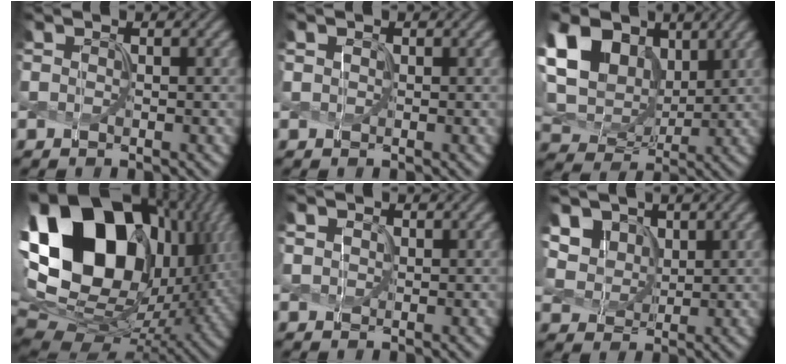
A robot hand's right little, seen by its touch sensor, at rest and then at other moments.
{"total": 0.6, "force": [0.2, 0.5, 0.2], "torque": [-0.004, -0.001, 0.004]}
{"total": 13.6, "force": [5.2, 9.9, 7.7], "torque": [-0.184, 0.035, 0.090]}
{"total": 21.7, "force": [6.7, 14.9, 14.3], "torque": [-0.314, 0.026, 0.133]}
{"total": 1.2, "force": [0.6, 1.0, 0.5], "torque": [-0.012, 0.003, 0.011]}
{"total": 5.9, "force": [2.9, 4.4, 2.7], "torque": [-0.093, 0.006, 0.054]}